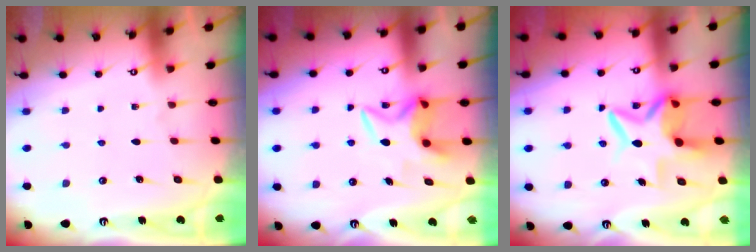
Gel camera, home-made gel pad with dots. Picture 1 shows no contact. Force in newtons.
{"total": 6.0, "press": 6.0, "slide": 0.4}
{"total": 9.9, "press": 9.9, "slide": 1.0}